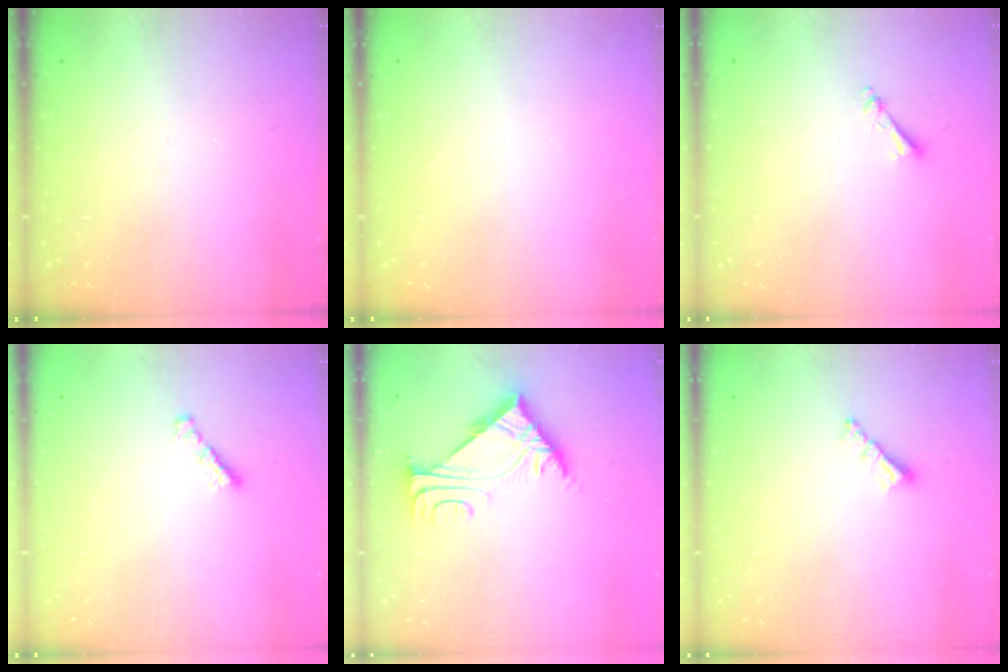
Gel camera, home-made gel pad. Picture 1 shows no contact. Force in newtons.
{"total": 0.0}
{"total": 2.5, "press": 2.5, "slide": 0.3}
{"total": 1.9, "press": 1.9, "slide": 0.5}
{"total": 6.6, "press": 6.6, "slide": 0.1}
{"total": 3.4, "press": 3.4, "slide": 0.1}